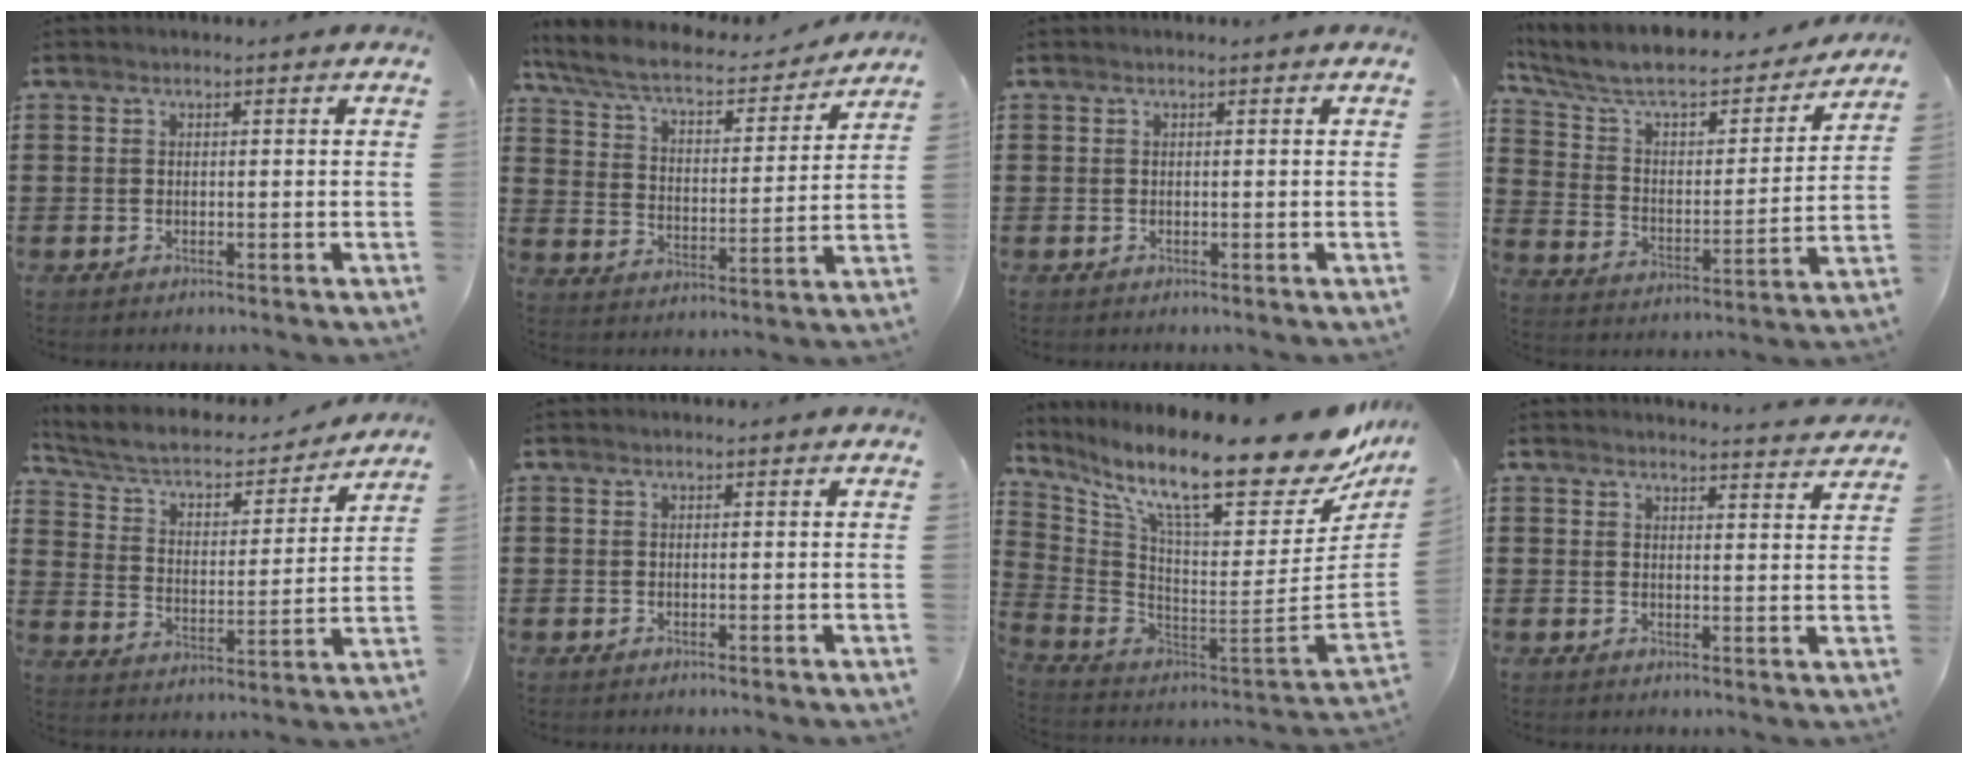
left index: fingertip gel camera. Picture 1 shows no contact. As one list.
[{"total": 7.1, "force": [6.1, 1.3, 3.3], "torque": [-0.093, -0.034, 0.102]}, {"total": 0.0}, {"total": 8.3, "force": [7.0, 2.1, 4.0], "torque": [-0.109, -0.049, 0.117]}, {"total": 5.1, "force": [4.1, 1.9, 2.3], "torque": [-0.065, -0.028, 0.063]}, {"total": 0.0}, {"total": 16.7, "force": [11.5, 2.0, 12.0], "torque": [-0.217, -0.094, 0.183]}, {"total": 2.9, "force": [2.9, -0.4, 0.2], "torque": [-0.005, -0.017, 0.052]}]